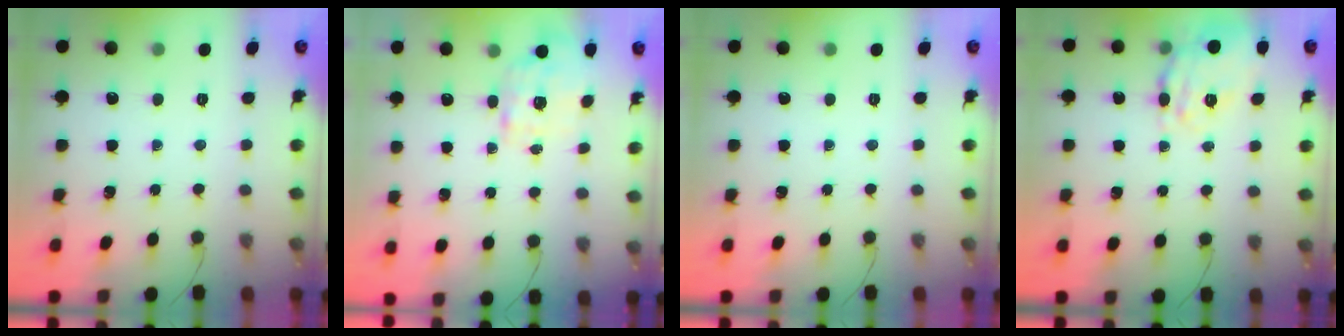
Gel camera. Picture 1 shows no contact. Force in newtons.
{"total": 1.9, "press": 1.6, "slide": 1.0}
{"total": 0.0}
{"total": 11.4, "press": 11.1, "slide": 2.6}